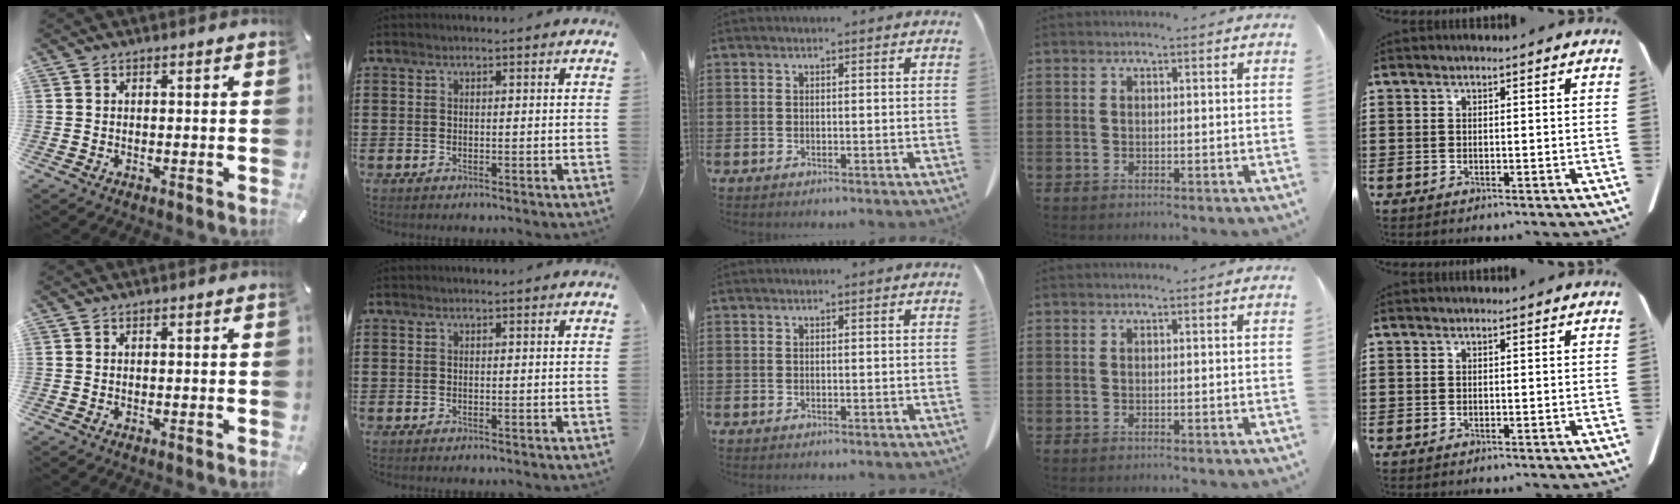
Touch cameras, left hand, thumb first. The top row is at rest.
{}